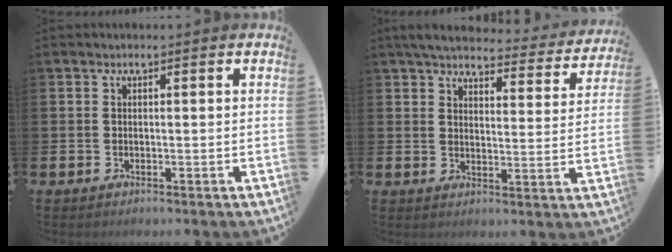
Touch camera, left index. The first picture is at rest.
{"total": 4.6, "force": [4.2, 1.0, 1.5], "torque": [-0.048, -0.031, 0.069]}